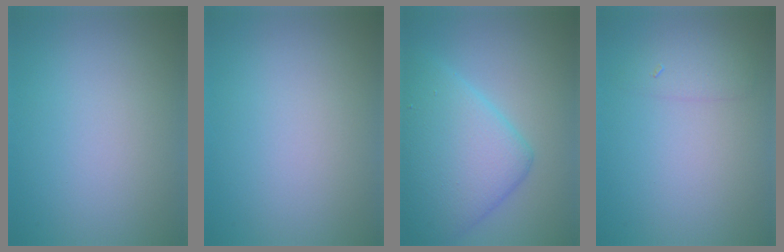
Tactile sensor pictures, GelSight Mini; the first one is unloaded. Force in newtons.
{"total": 0.0}
{"total": 7.9, "press": 7.9, "slide": 0.2}
{"total": 1.6, "press": 1.6, "slide": 0.1}